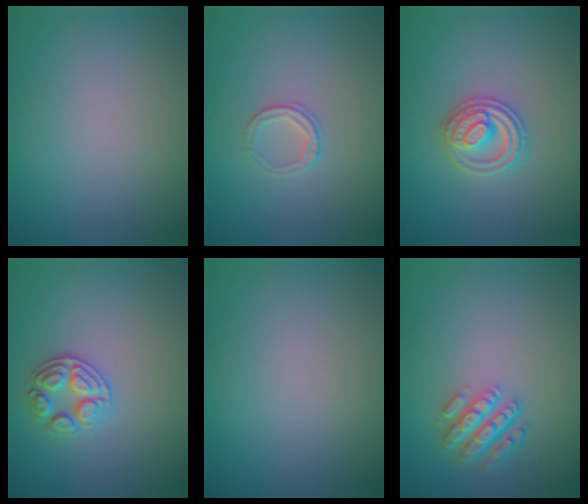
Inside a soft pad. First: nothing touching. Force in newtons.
{"total": 1.6, "press": 1.6, "slide": 0.2}
{"total": 3.7, "press": 3.7, "slide": 0.4}
{"total": 2.7, "press": 2.6, "slide": 0.4}
{"total": 0.0}
{"total": 4.3, "press": 3.2, "slide": 3.0}